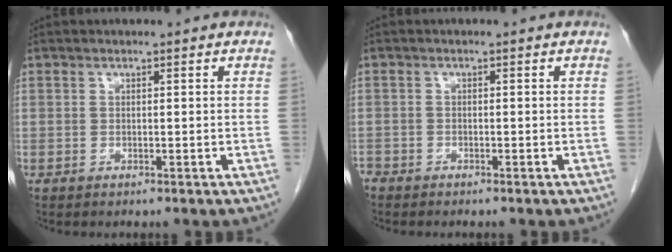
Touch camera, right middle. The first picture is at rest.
{"total": 1.5, "force": [-1.3, 0.6, 0.2], "torque": [-0.009, -0.001, -0.025]}